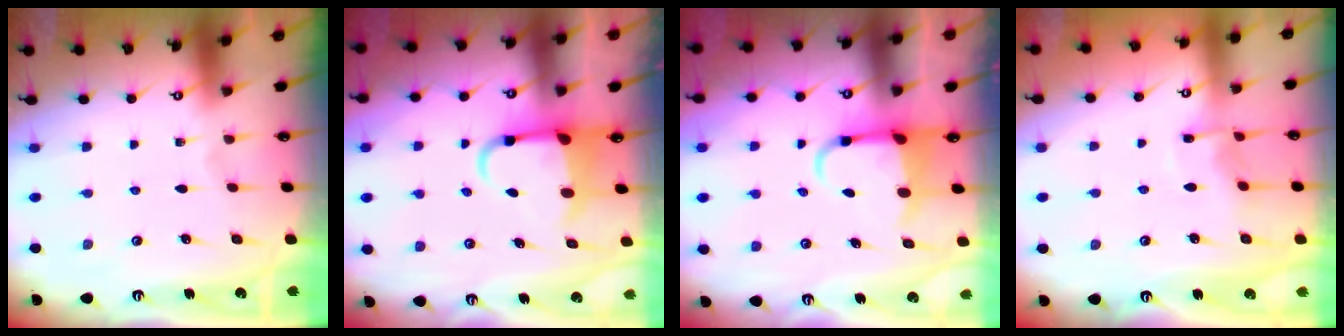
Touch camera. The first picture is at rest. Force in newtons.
{"total": 5.3, "press": 5.1, "slide": 1.2}
{"total": 4.8, "press": 4.7, "slide": 1.2}
{"total": 6.5, "press": 6.5, "slide": 0.6}